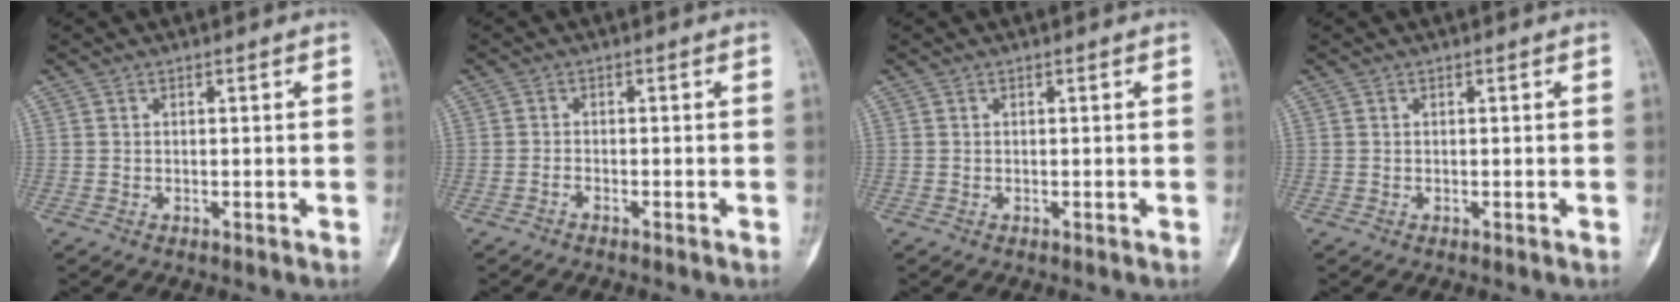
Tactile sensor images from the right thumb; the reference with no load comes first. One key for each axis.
{"total": 0.7, "fx": -0.7, "fy": 0.2, "fz": 0.2, "tx": -0.005, "ty": 0.008, "tz": -0.014}
{"total": 0.0}
{"total": 0.0}